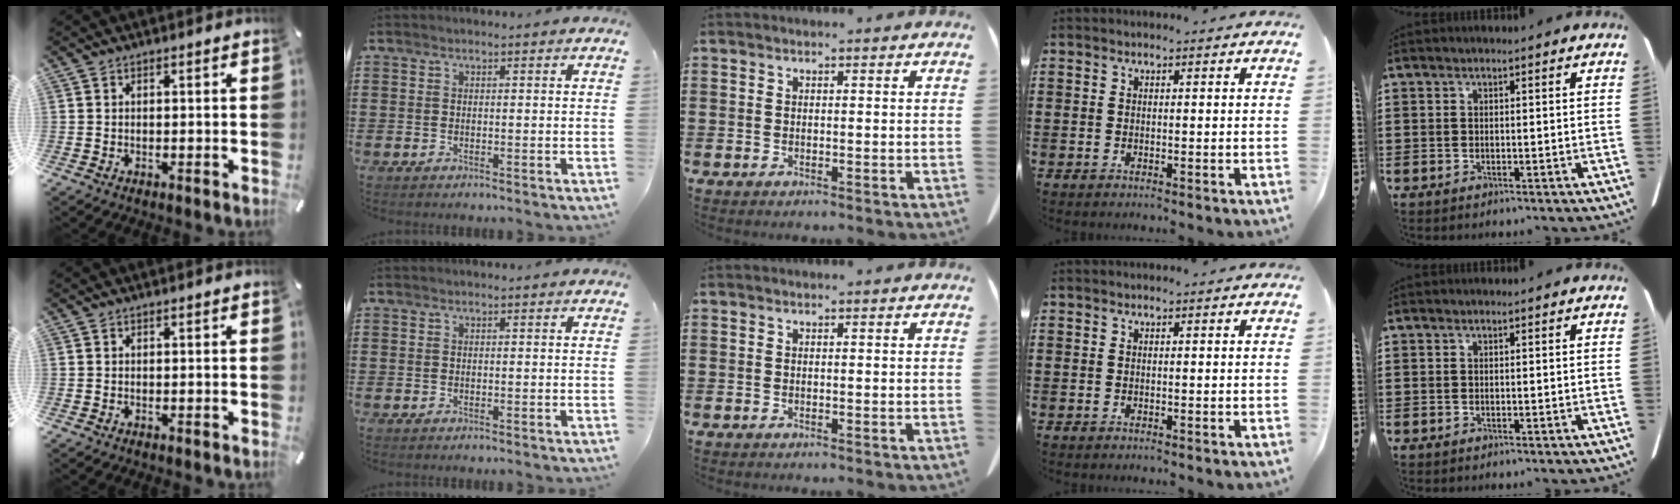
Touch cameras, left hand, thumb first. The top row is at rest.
{}